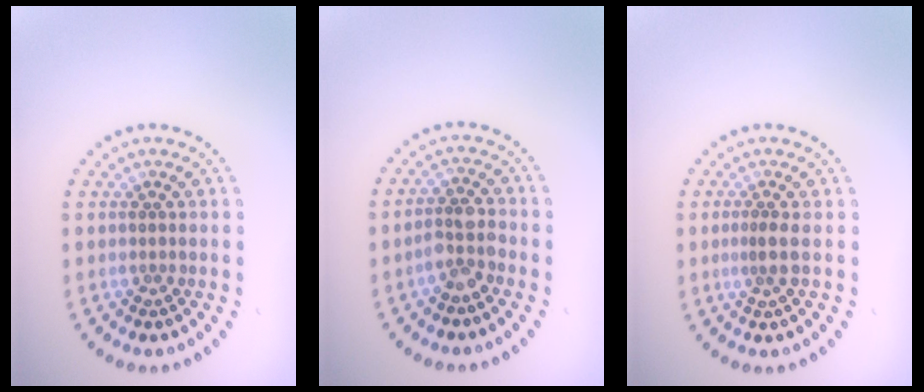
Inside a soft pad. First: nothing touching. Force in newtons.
{"total": 2.4, "press": 2.2, "slide": 1.1}
{"total": 1.1, "press": 0.7, "slide": 0.9}